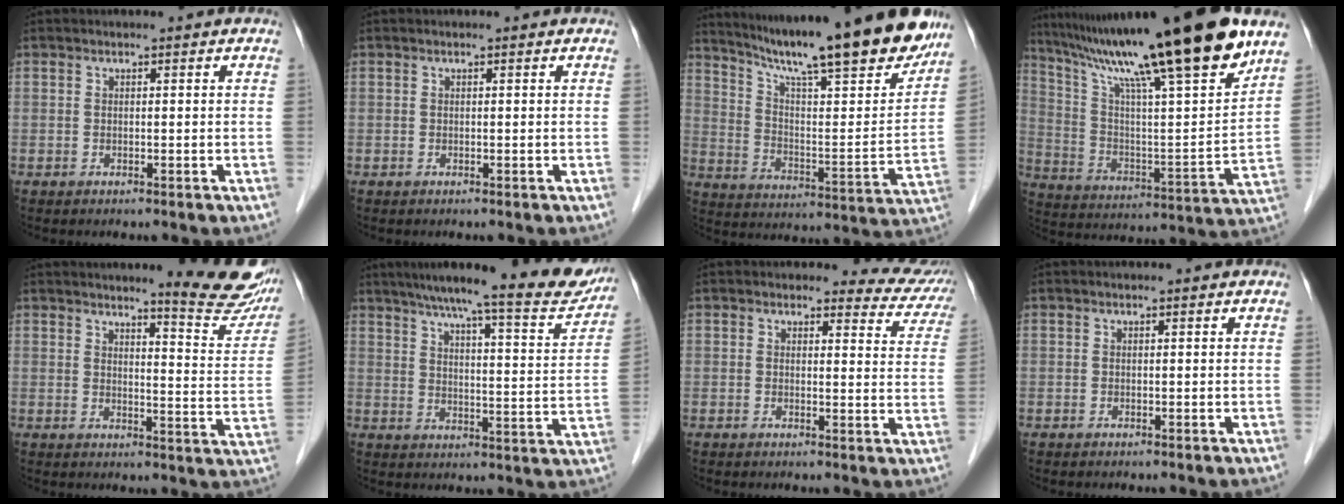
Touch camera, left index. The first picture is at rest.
{"total": 0.0}
{"total": 24.3, "force": [20.6, 2.0, 12.8], "torque": [-0.207, -0.034, 0.298]}
{"total": 26.3, "force": [19.5, 1.0, 17.6], "torque": [-0.300, -0.005, 0.318]}
{"total": 12.1, "force": [10.6, 0.6, 5.8], "torque": [-0.056, -0.049, 0.116]}
{"total": 19.5, "force": [17.0, 1.8, 9.4], "torque": [-0.133, -0.021, 0.215]}
{"total": 7.1, "force": [6.7, 2.3, 0.0], "torque": [0.027, -0.027, 0.044]}
{"total": 0.0}